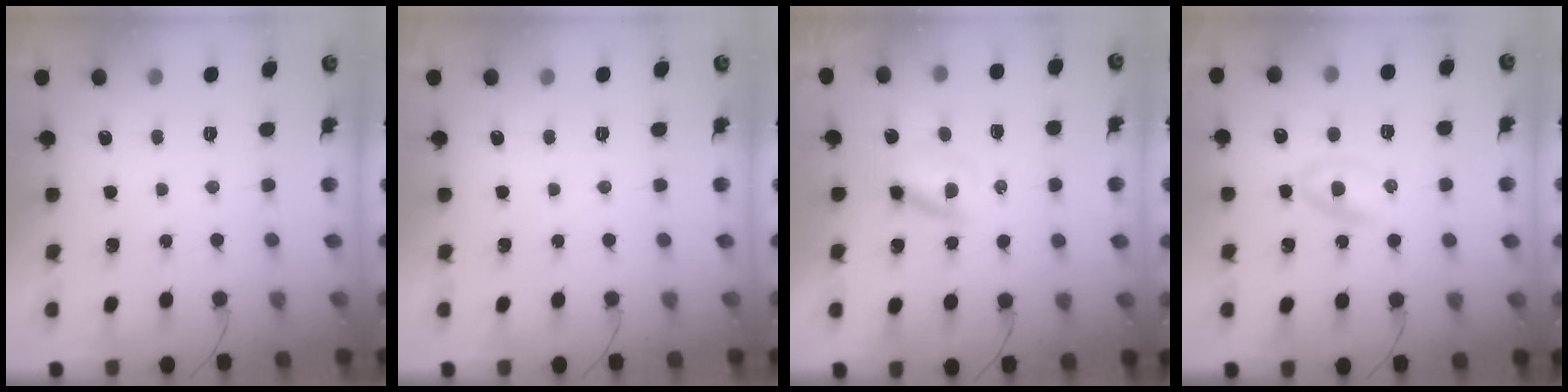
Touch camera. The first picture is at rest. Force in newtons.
{"total": 0.0}
{"total": 2.8, "press": 2.7, "slide": 0.7}
{"total": 2.9, "press": 2.6, "slide": 1.3}